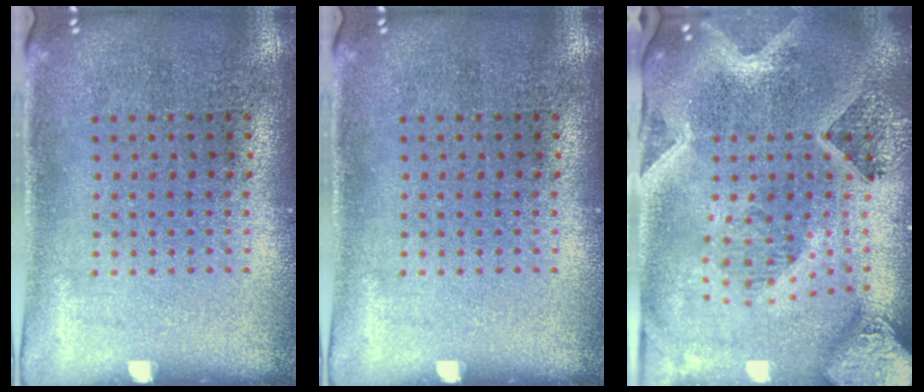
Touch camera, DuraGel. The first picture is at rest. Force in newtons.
{"total": 0.0}
{"total": 4.2, "press": 3.3, "slide": 2.6}